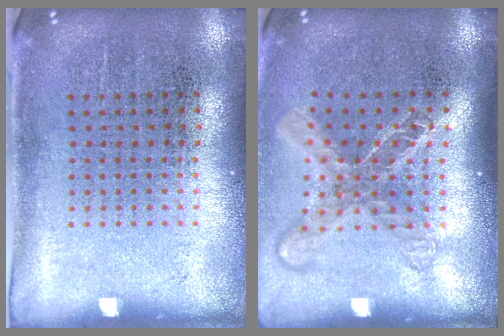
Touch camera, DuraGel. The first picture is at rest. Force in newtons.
{"total": 1.8, "press": 1.4, "slide": 1.2}